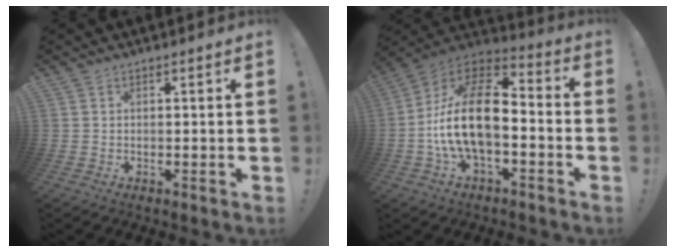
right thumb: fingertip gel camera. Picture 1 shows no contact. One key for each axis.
{"total": 19.2, "fx": -2.9, "fy": 10.2, "fz": 16.0, "tx": -0.296, "ty": 0.020, "tz": -0.047}